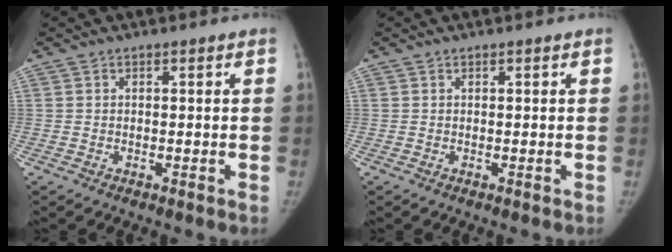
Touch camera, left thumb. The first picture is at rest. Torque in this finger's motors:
{"motor_torque": [0.02, 0.02, 0.26, -0.03, 0.04]}